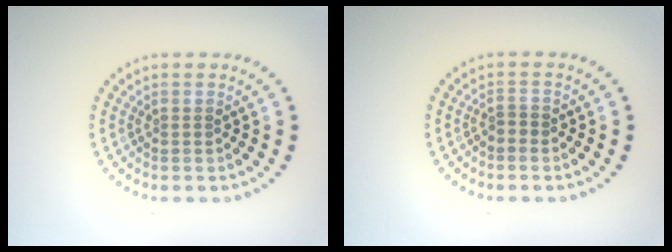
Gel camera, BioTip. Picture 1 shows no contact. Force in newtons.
{"total": 0.6, "press": 0.4, "slide": 0.4}